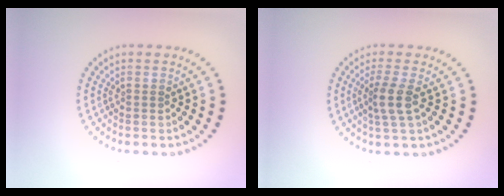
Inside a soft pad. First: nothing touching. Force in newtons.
{"total": 2.5, "press": 2.0, "slide": 1.5}